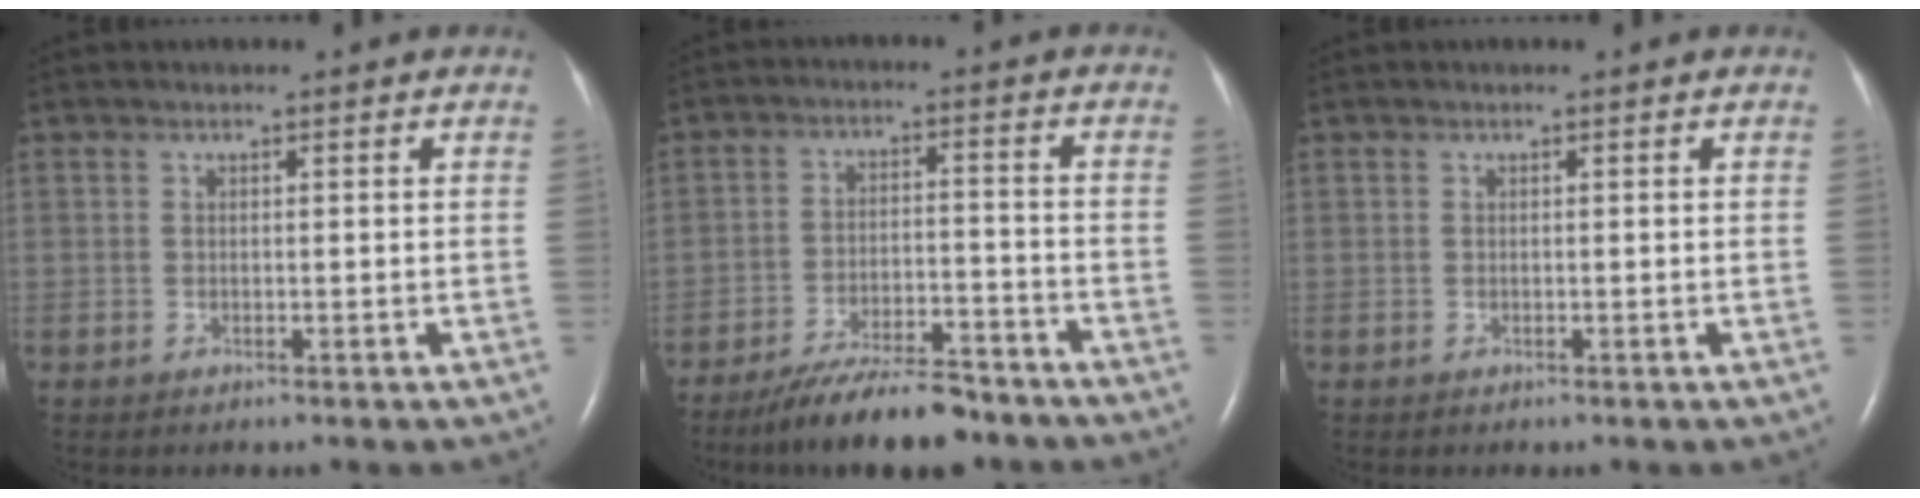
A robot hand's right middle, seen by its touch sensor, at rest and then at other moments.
{"total": 10.8, "force": [-9.2, 2.2, 5.3], "torque": [-0.089, -0.011, -0.153]}
{"total": 0.0}